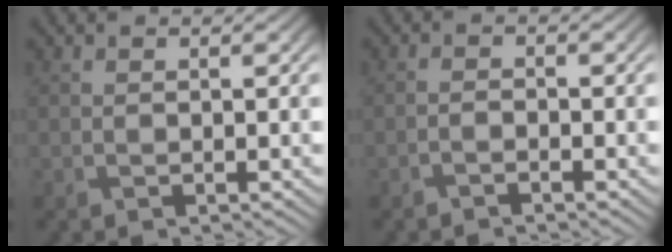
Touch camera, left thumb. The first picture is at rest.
{"total": 1.0, "force": [-0.9, 0.2, 0.4], "torque": [-0.009, 0.002, -0.020]}